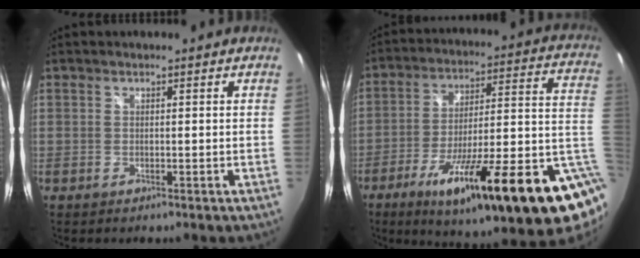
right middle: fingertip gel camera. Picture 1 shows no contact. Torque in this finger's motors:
{"motor_torque": [1.27, -0.87, 1.05, 0.21]}